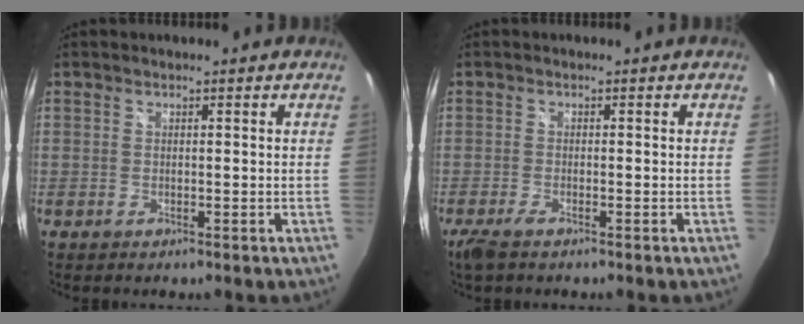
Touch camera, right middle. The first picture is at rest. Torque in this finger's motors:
{"motor_torque": [0.57, -0.61, 0.08, 0.05]}